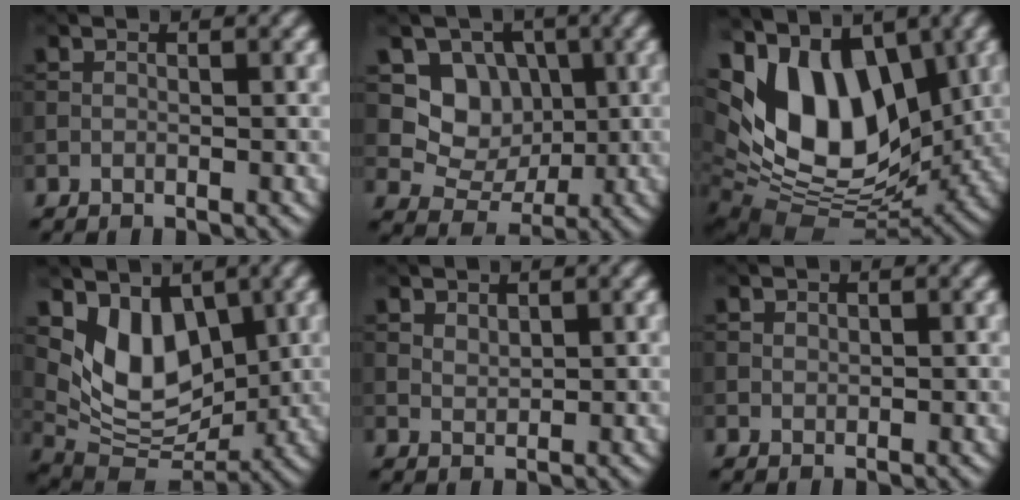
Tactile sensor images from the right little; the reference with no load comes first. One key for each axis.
{"total": 5.0, "fx": 1.0, "fy": 4.4, "fz": 2.3, "tx": -0.030, "ty": -0.010, "tz": 0.010}
{"total": 13.4, "fx": 2.1, "fy": 8.5, "fz": 10.1, "tx": -0.175, "ty": -0.006, "tz": 0.029}
{"total": 6.2, "fx": 2.4, "fy": 4.0, "fz": 4.1, "tx": -0.078, "ty": -0.024, "tz": 0.040}
{"total": 1.3, "fx": 0.9, "fy": 0.7, "fz": 0.6, "tx": -0.013, "ty": -0.002, "tz": 0.022}
{"total": 0.6, "fx": 0.4, "fy": 0.5, "fz": 0.1, "tx": -0.001, "ty": -0.002, "tz": 0.009}